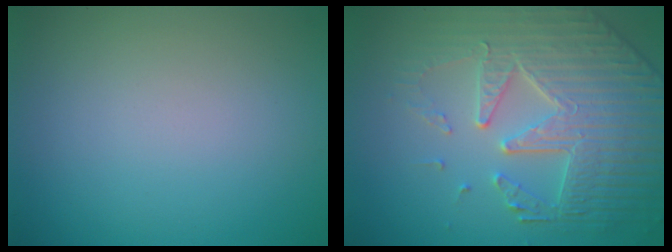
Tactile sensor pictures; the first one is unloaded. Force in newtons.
{"total": 6.8, "press": 5.5, "slide": 4.0}